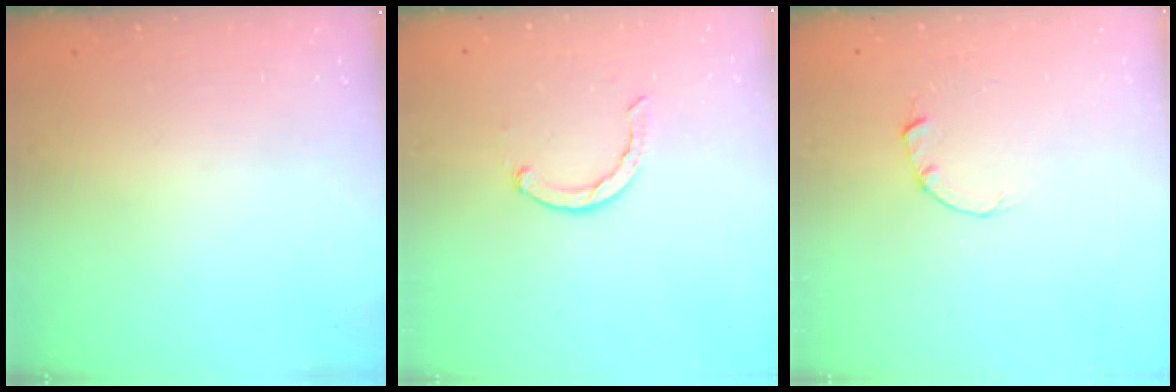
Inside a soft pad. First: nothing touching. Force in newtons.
{"total": 1.9, "press": 1.9, "slide": 0.3}
{"total": 2.0, "press": 2.0, "slide": 0.3}